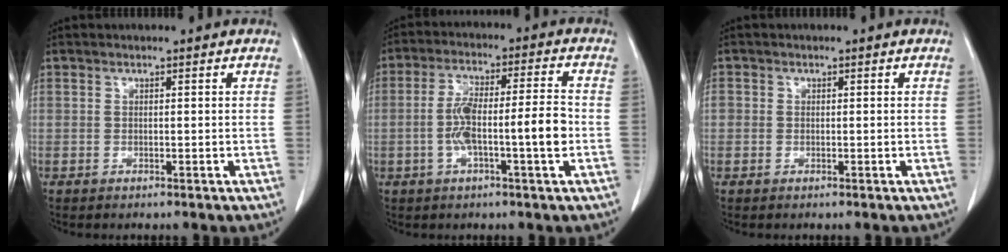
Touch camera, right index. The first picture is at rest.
{"total": 8.8, "force": [-1.7, 0.8, 8.6], "torque": [-0.164, 0.017, -0.030]}
{"total": 1.2, "force": [0.0, 1.1, 0.3], "torque": [-0.002, 0.007, 0.000]}